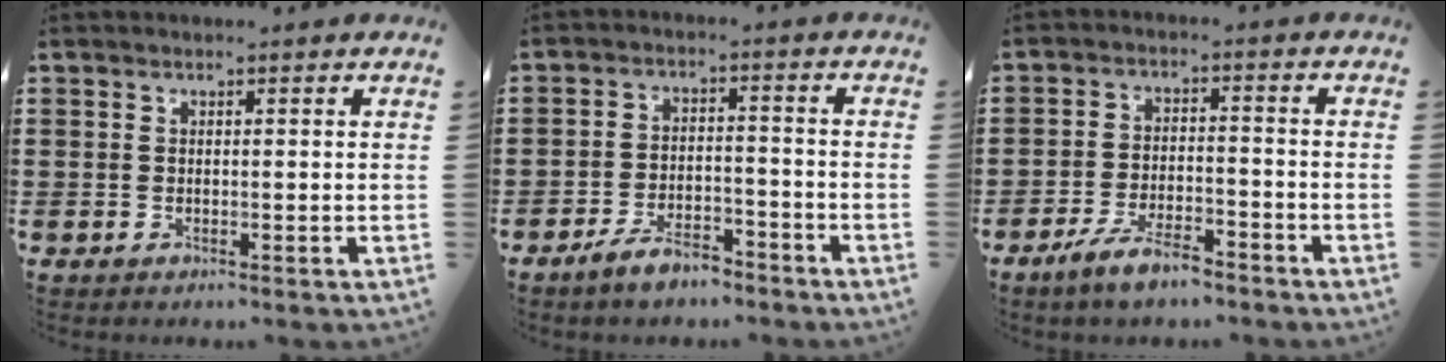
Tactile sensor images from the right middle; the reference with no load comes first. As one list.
[{"total": 5.2, "force": [-4.5, 1.3, 2.2], "torque": [-0.047, 0.005, -0.089]}, {"total": 5.9, "force": [-4.7, 1.5, 3.3], "torque": [-0.072, 0.000, -0.092]}]